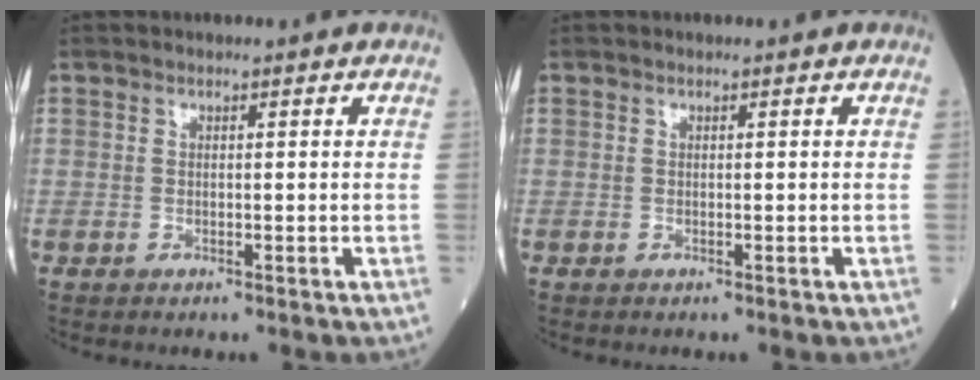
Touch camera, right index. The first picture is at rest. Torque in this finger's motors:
{"motor_torque": [-0.04, 0.00, -0.01, -0.01]}